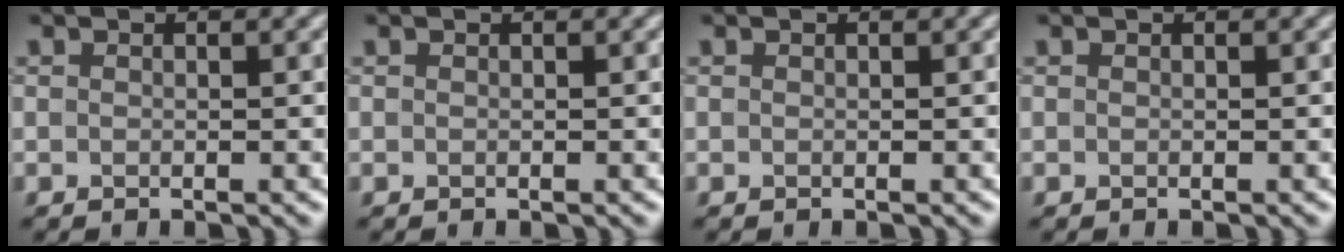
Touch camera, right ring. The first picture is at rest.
{"total": 0.0}
{"total": 0.0}
{"total": 0.0}